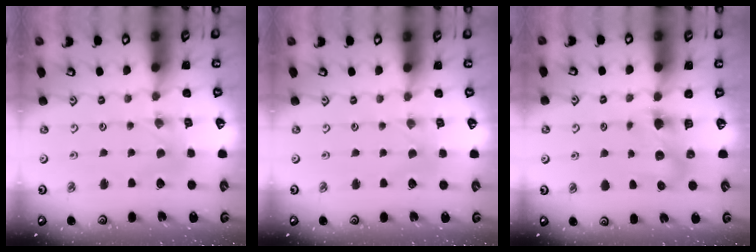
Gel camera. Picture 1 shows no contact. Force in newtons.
{"total": 0.0}
{"total": 7.2, "press": 7.2, "slide": 0.6}